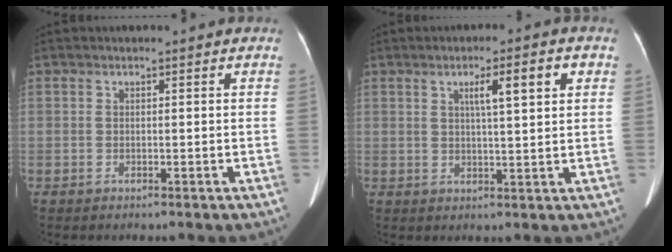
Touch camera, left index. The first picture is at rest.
{"total": 5.7, "force": [2.2, 0.4, 5.3], "torque": [-0.083, 0.009, 0.034]}